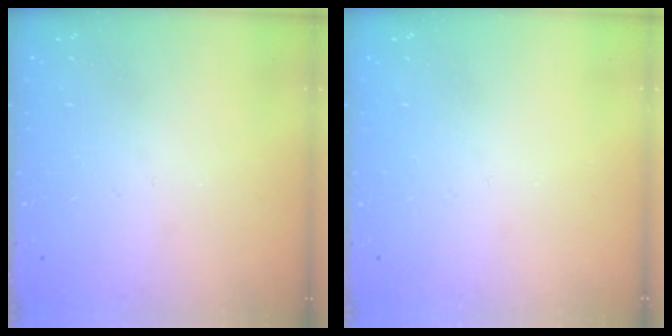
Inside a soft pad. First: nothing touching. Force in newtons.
{"total": 0.0}